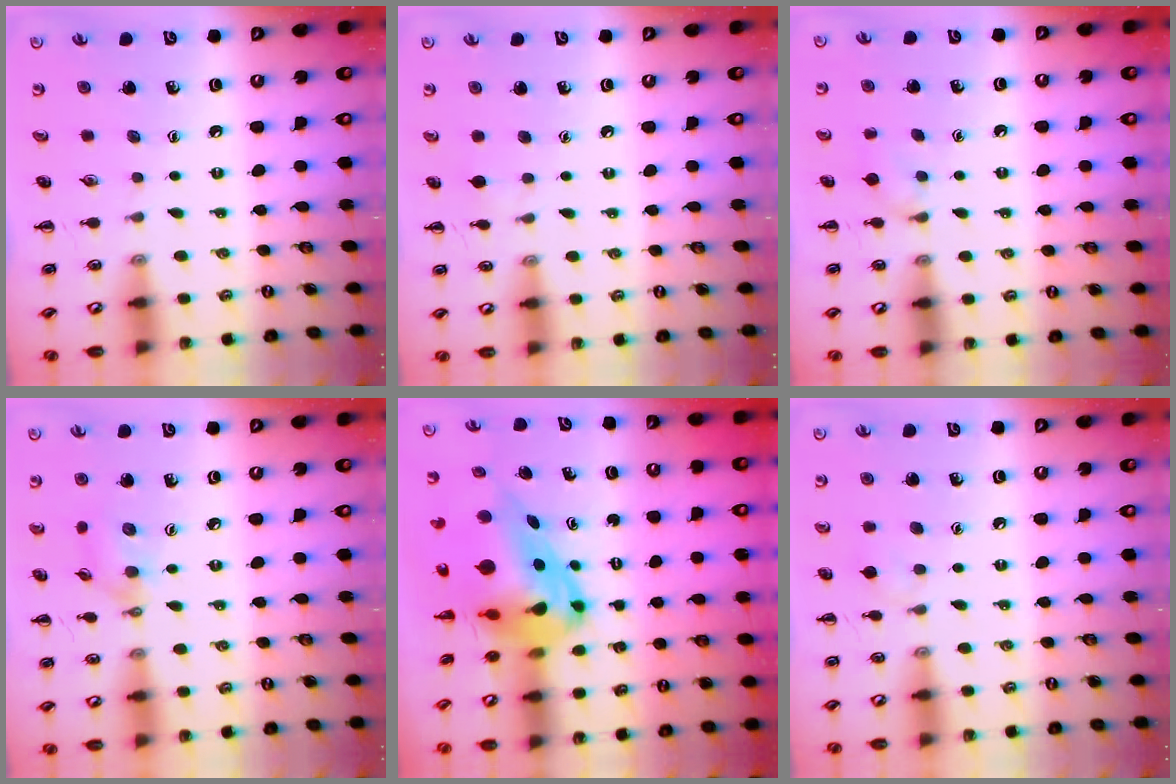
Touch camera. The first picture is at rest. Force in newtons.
{"total": 3.8, "press": 3.6, "slide": 1.3}
{"total": 6.3, "press": 5.9, "slide": 2.2}
{"total": 4.9, "press": 4.9, "slide": 0.5}
{"total": 10.8, "press": 10.3, "slide": 3.2}
{"total": 4.7, "press": 4.4, "slide": 1.8}